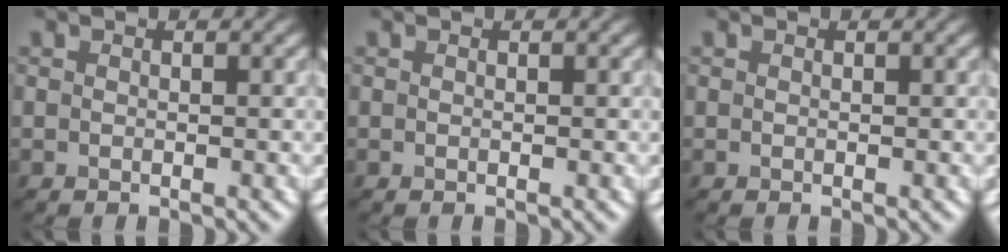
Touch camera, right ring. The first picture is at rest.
{"total": 0.0}
{"total": 0.0}